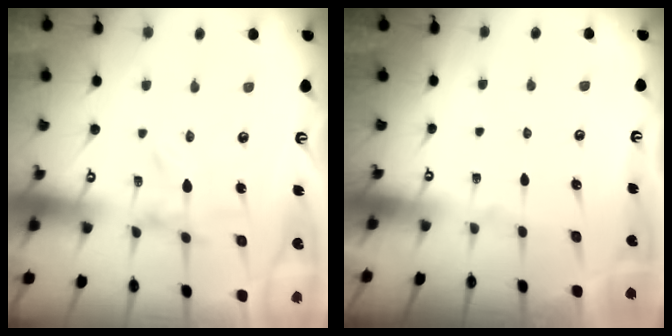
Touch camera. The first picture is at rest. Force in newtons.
{"total": 0.0}